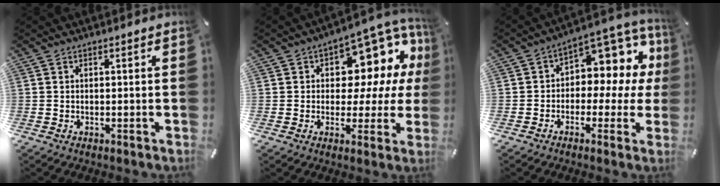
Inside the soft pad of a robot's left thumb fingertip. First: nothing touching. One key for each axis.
{"total": 11.0, "fx": 5.4, "fy": 7.2, "fz": 6.3, "tx": -0.076, "ty": -0.062, "tz": 0.096}
{"total": 9.6, "fx": 2.3, "fy": 6.7, "fz": 6.4, "tx": -0.082, "ty": -0.029, "tz": 0.038}